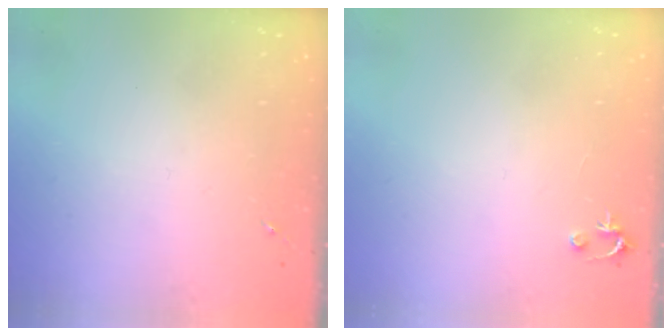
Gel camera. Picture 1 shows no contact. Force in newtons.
{"total": 2.5, "press": 2.5, "slide": 0.2}